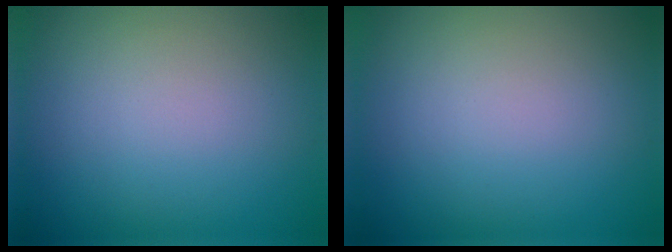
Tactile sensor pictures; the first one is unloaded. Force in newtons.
{"total": 0.0}